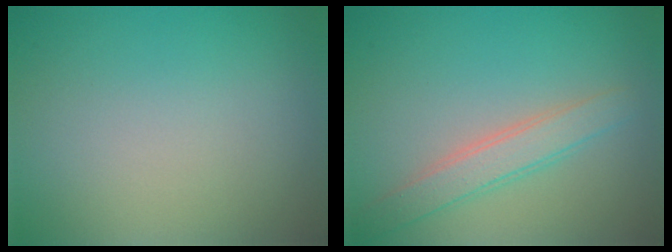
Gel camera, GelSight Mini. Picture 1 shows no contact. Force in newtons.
{"total": 2.8, "press": 2.8, "slide": 0.2}